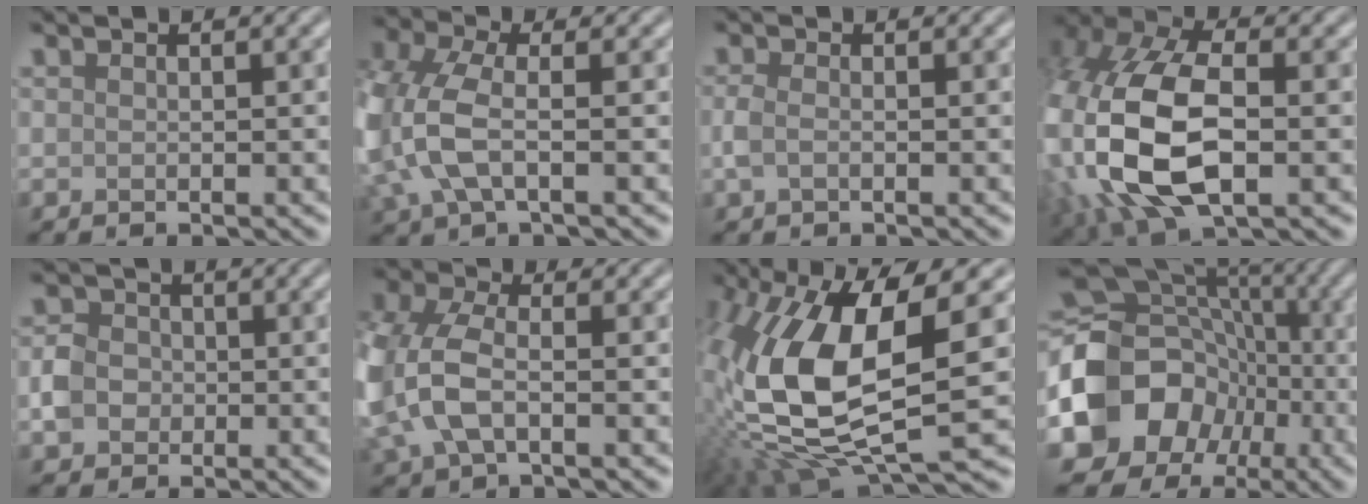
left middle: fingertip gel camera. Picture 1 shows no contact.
{"total": 7.1, "force": [-0.8, 4.0, 5.8], "torque": [-0.158, 0.000, -0.025]}
{"total": 1.4, "force": [-0.4, 0.8, 1.1], "torque": [-0.028, 0.000, -0.012]}
{"total": 14.0, "force": [-1.4, 8.3, 11.2], "torque": [-0.266, -0.006, -0.029]}
{"total": 3.2, "force": [-0.6, 2.8, 1.3], "torque": [-0.019, 0.004, -0.017]}
{"total": 8.8, "force": [-1.1, 5.7, 6.7], "torque": [-0.188, -0.001, -0.025]}
{"total": 13.1, "force": [1.3, 5.5, 11.8], "torque": [-0.264, -0.012, 0.028]}
{"total": 12.9, "force": [-3.4, 10.9, 6.0], "torque": [-0.136, -0.011, -0.072]}